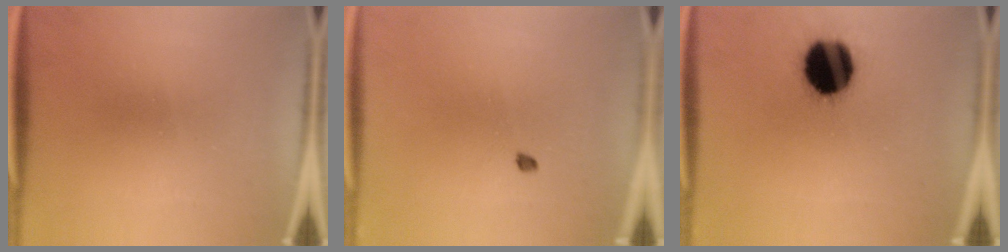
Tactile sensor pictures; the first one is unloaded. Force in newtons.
{"total": 0.9}
{"total": 17.7}